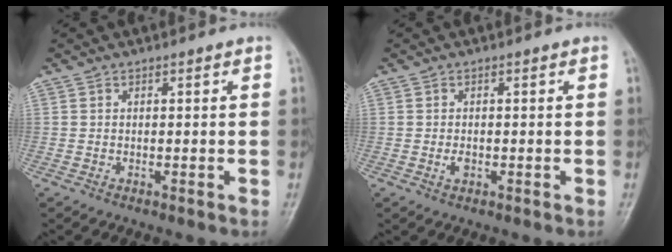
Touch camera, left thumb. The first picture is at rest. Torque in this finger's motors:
{"motor_torque": [-0.01, 0.02, 0.18, 0.03, 0.00]}